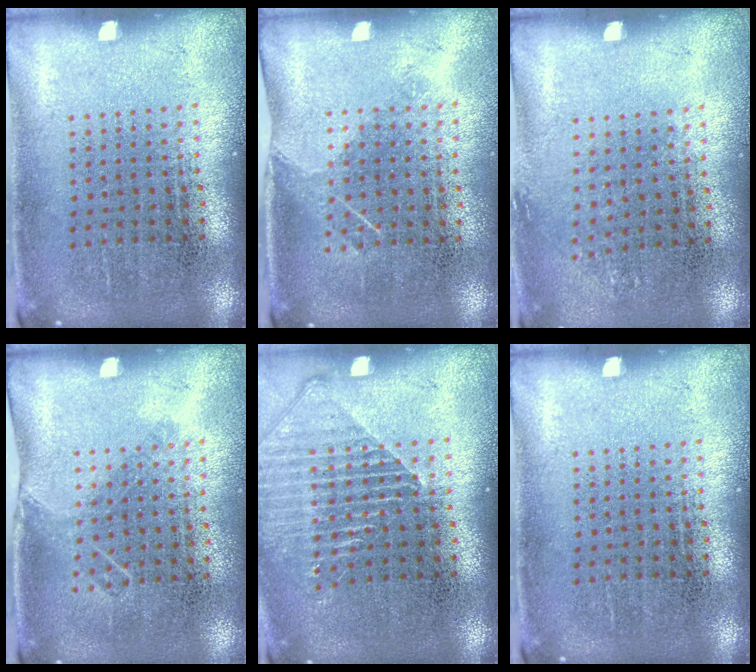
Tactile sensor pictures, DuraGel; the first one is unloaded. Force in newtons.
{"total": 1.2, "press": 0.9, "slide": 0.7}
{"total": 0.8, "press": 0.7, "slide": 0.4}
{"total": 1.0, "press": 0.8, "slide": 0.6}
{"total": 1.3, "press": 1.3, "slide": 0.4}
{"total": 0.0}